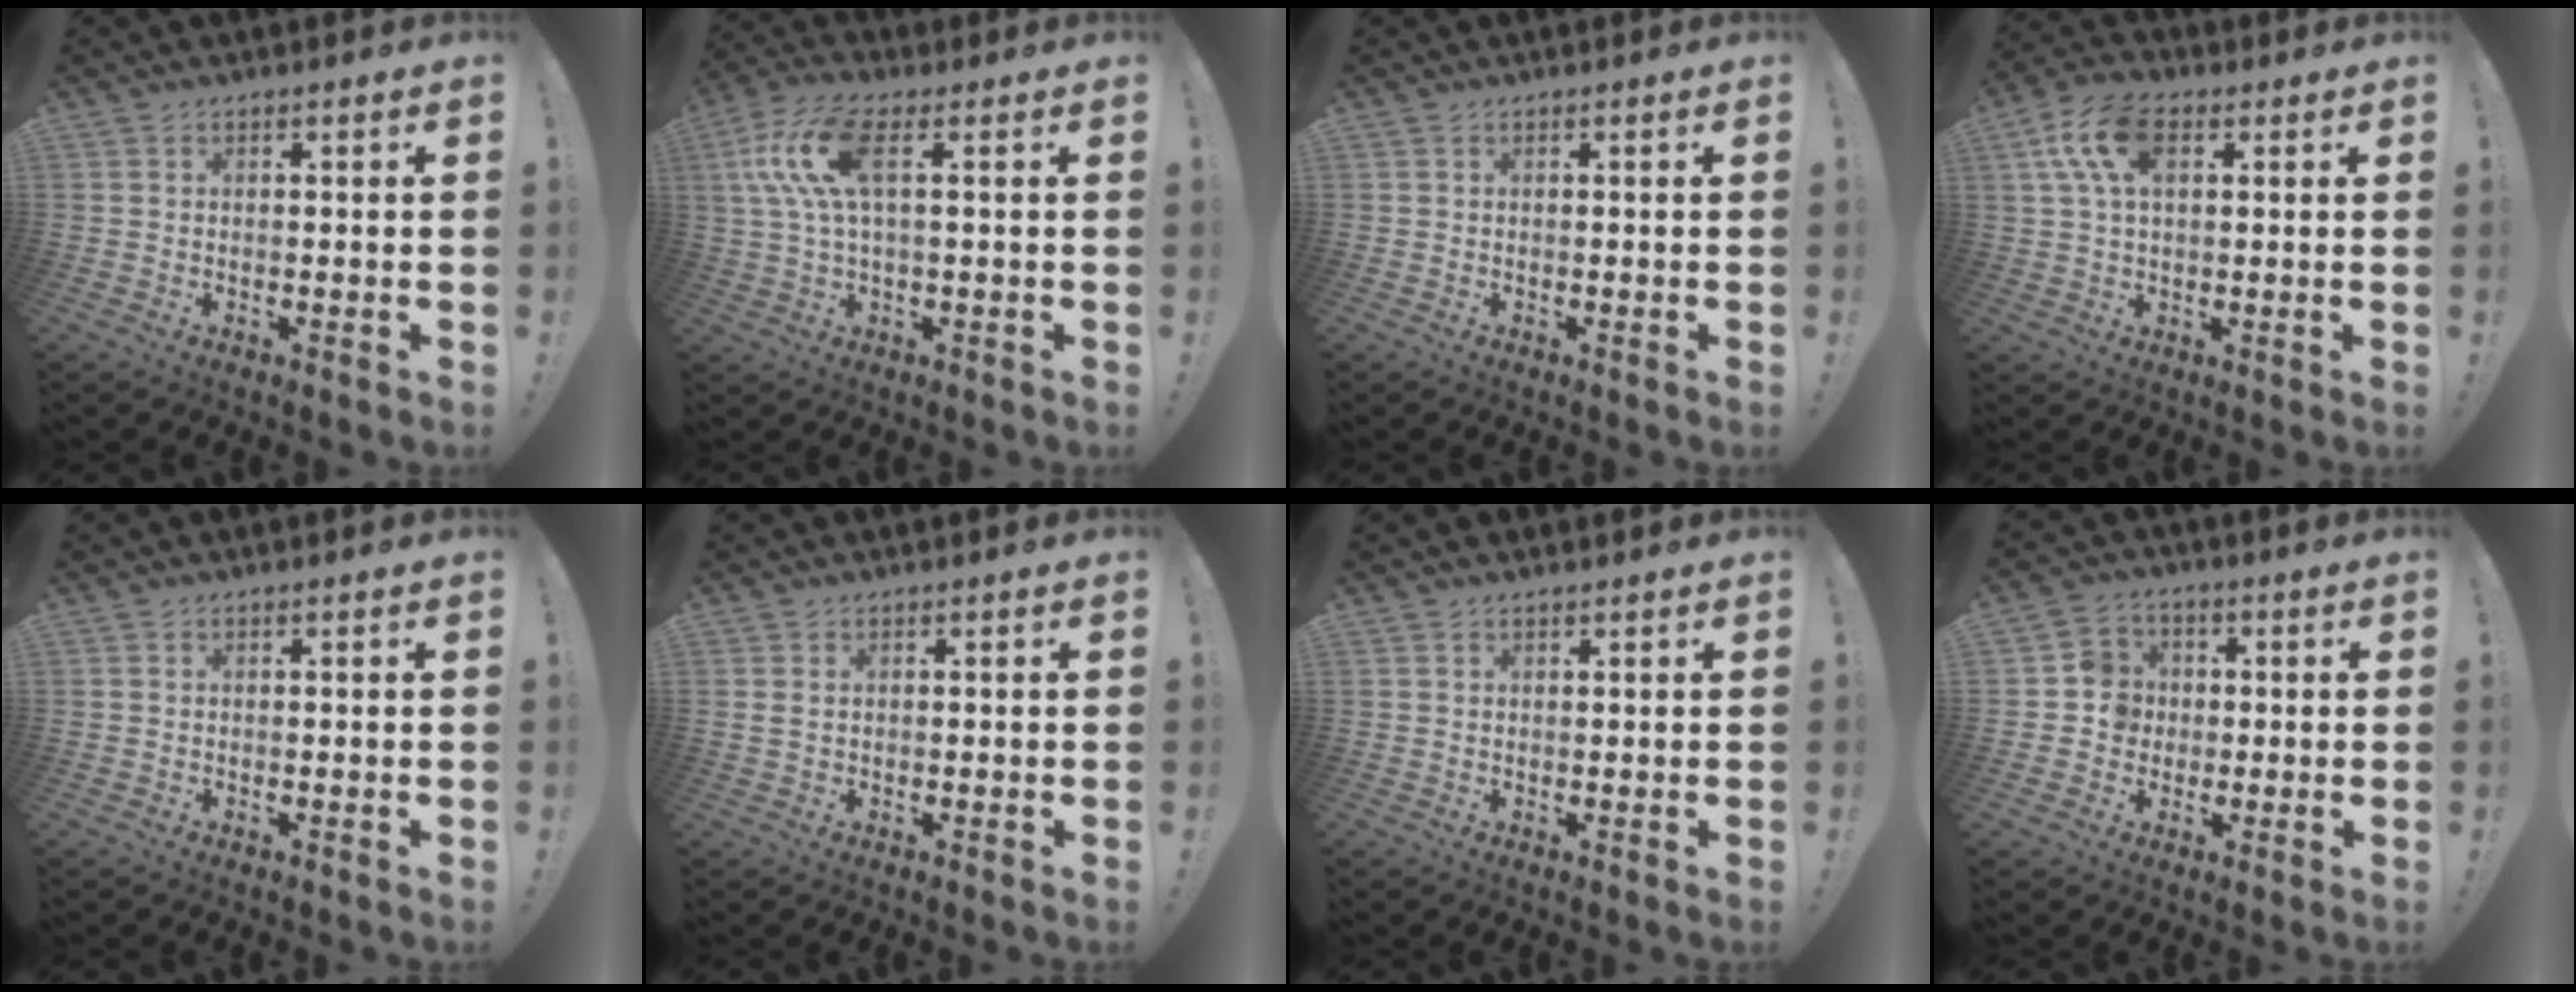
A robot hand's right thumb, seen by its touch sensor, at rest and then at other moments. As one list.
[{"total": 12.7, "force": [3.6, 4.7, 11.3], "torque": [-0.229, 0.000, 0.068]}, {"total": 0.0}, {"total": 12.2, "force": [4.0, 6.8, 9.3], "torque": [-0.168, 0.006, 0.078]}, {"total": 0.0}, {"total": 1.2, "force": [0.5, 0.7, 0.9], "torque": [-0.017, 0.003, 0.010]}, {"total": 1.0, "force": [1.0, 0.2, 0.0], "torque": [0.008, -0.004, 0.017]}, {"total": 7.0, "force": [-0.8, 6.8, 1.7], "torque": [-0.019, 0.014, -0.012]}]